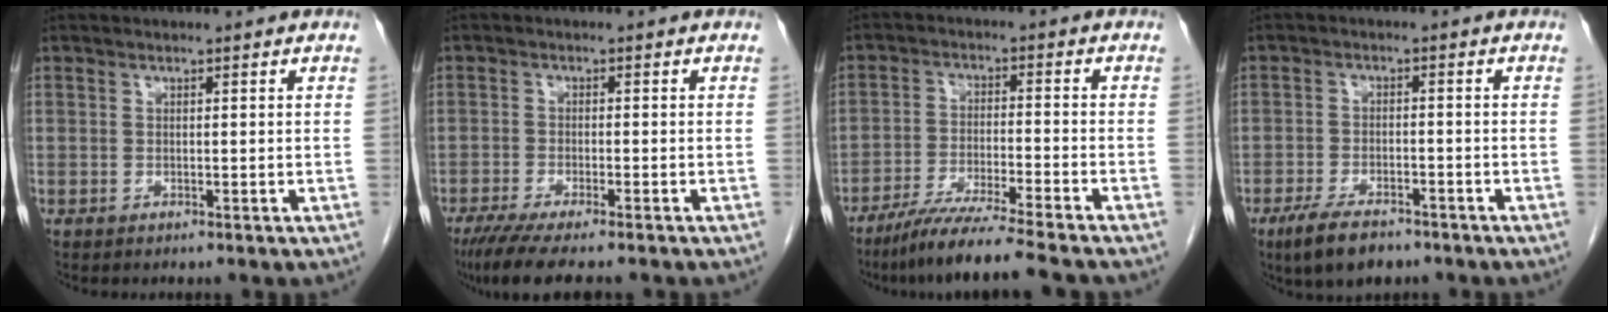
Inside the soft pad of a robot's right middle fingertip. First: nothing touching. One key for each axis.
{"total": 8.4, "fx": -6.7, "fy": 1.1, "fz": 4.9, "tx": -0.077, "ty": -0.018, "tz": -0.107}
{"total": 10.3, "fx": -8.7, "fy": -1.0, "fz": 5.4, "tx": -0.083, "ty": -0.030, "tz": -0.148}
{"total": 7.0, "fx": -5.1, "fy": 2.7, "fz": 4.0, "tx": -0.076, "ty": -0.007, "tz": -0.083}